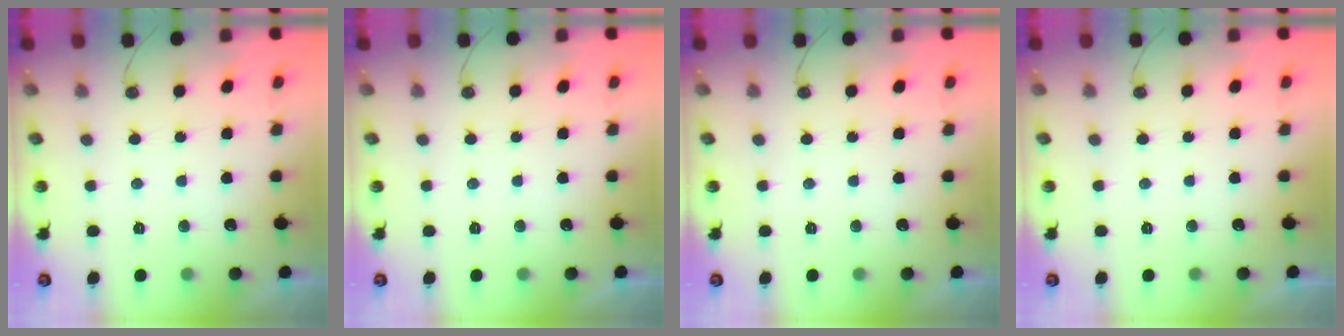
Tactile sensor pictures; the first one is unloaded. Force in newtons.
{"total": 0.0}
{"total": 0.0}
{"total": 0.0}